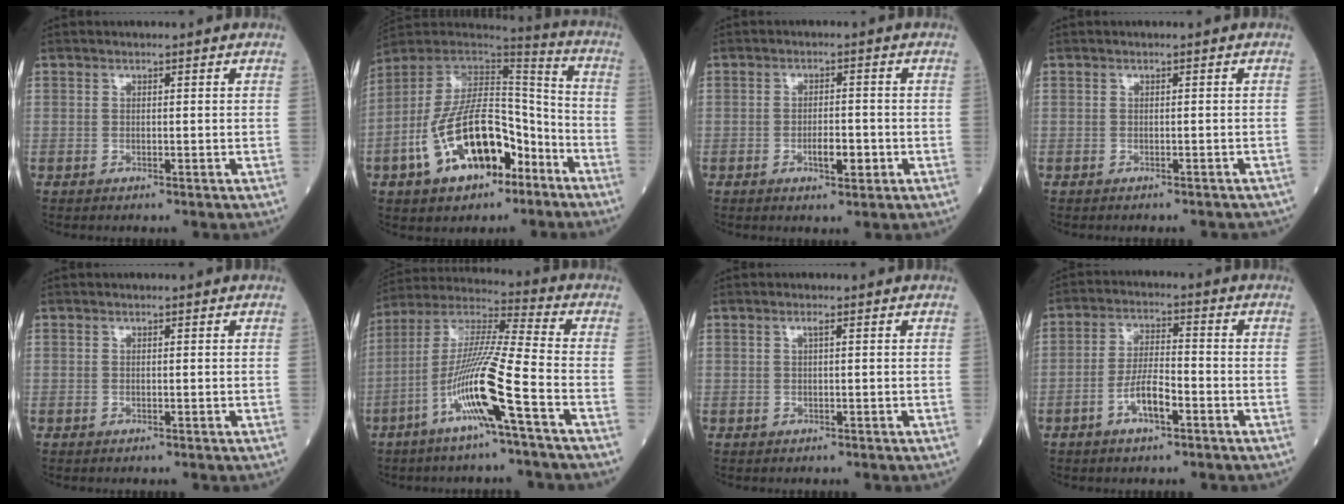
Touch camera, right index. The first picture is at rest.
{"total": 17.9, "force": [-8.0, 8.6, 13.5], "torque": [-0.256, 0.021, -0.129]}
{"total": 3.6, "force": [-1.2, 1.2, 3.2], "torque": [-0.049, 0.003, -0.017]}
{"total": 4.4, "force": [-4.0, 1.3, 1.5], "torque": [-0.021, -0.007, -0.040]}
{"total": 0.0}
{"total": 13.9, "force": [-5.7, -0.8, 12.6], "torque": [-0.253, 0.001, -0.114]}
{"total": 0.6, "force": [0.2, -0.1, 0.5], "torque": [-0.011, 0.002, 0.003]}
{"total": 5.8, "force": [-2.8, 1.7, 4.9], "torque": [-0.099, 0.007, -0.052]}